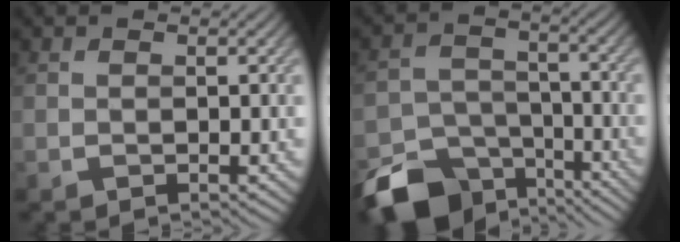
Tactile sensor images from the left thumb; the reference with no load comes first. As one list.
[{"total": 12.0, "force": [-8.4, 6.8, 5.2], "torque": [-0.103, -0.026, -0.142]}]